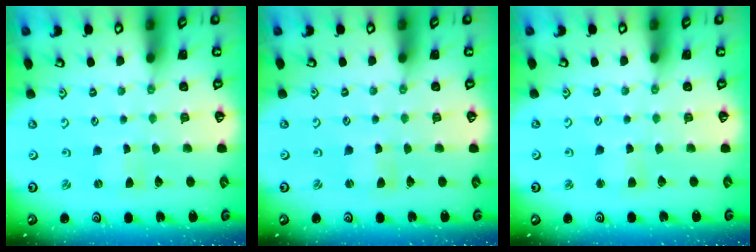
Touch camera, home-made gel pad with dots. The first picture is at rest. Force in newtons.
{"total": 1.3, "press": 1.2, "slide": 0.3}
{"total": 4.3, "press": 4.2, "slide": 0.6}